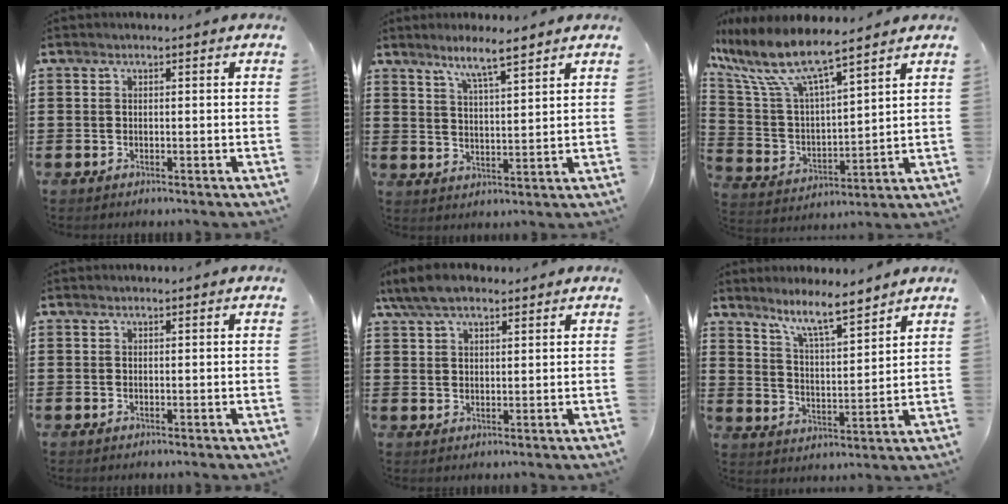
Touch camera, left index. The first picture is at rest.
{"total": 5.4, "force": [4.5, 0.1, 2.9], "torque": [-0.070, -0.010, 0.080]}
{"total": 9.9, "force": [7.8, 1.8, 5.8], "torque": [-0.152, -0.045, 0.129]}
{"total": 0.0}
{"total": 5.9, "force": [4.5, 2.0, 3.3], "torque": [-0.075, -0.001, 0.084]}
{"total": 7.4, "force": [6.4, 0.5, 3.7], "torque": [-0.085, -0.033, 0.110]}